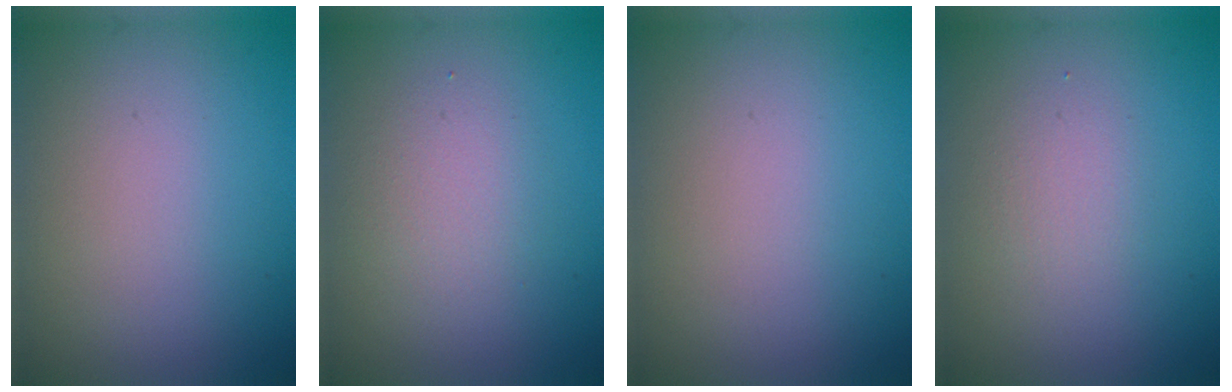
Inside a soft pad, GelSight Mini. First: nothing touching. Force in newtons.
{"total": 2.3, "press": 2.3, "slide": 0.2}
{"total": 0.0}
{"total": 1.7, "press": 1.7, "slide": 0.1}